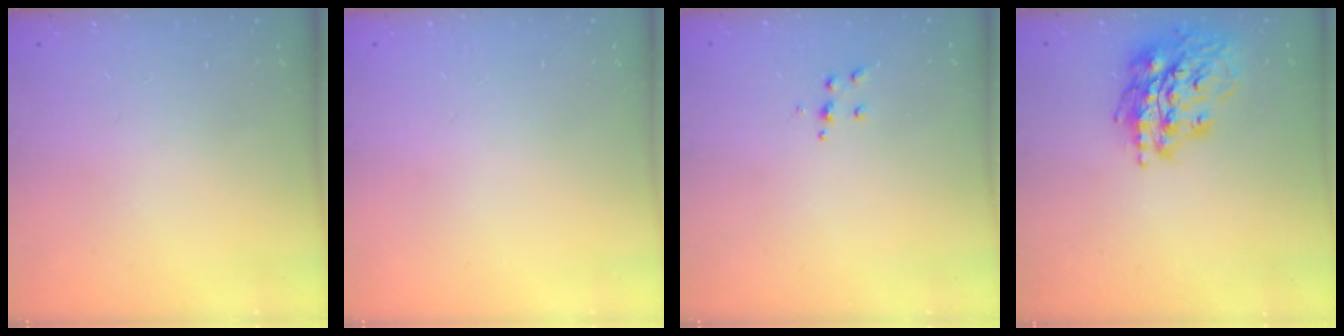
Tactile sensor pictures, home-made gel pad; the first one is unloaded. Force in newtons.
{"total": 0.0}
{"total": 4.3, "press": 4.3, "slide": 0.4}
{"total": 17.5, "press": 17.4, "slide": 1.8}